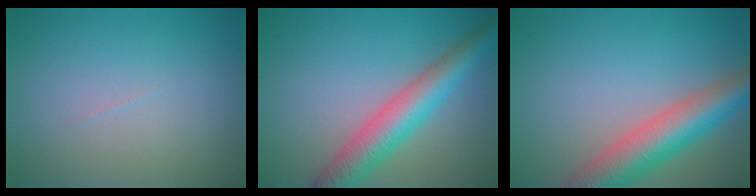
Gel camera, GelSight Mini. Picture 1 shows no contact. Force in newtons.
{"total": 5.8, "press": 5.8, "slide": 0.1}
{"total": 7.4, "press": 7.4, "slide": 0.5}